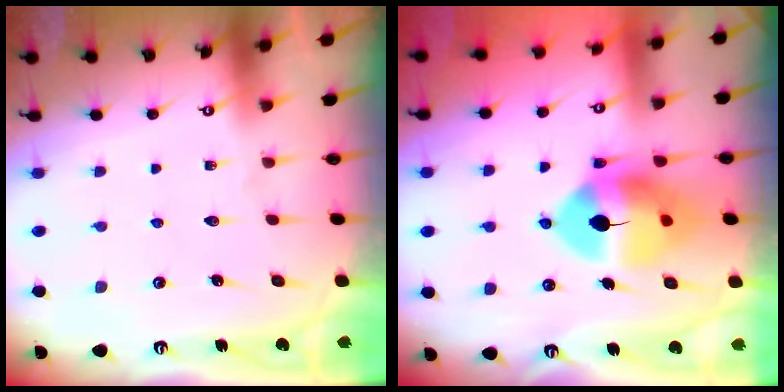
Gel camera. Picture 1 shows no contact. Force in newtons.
{"total": 12.3, "press": 12.1, "slide": 1.8}